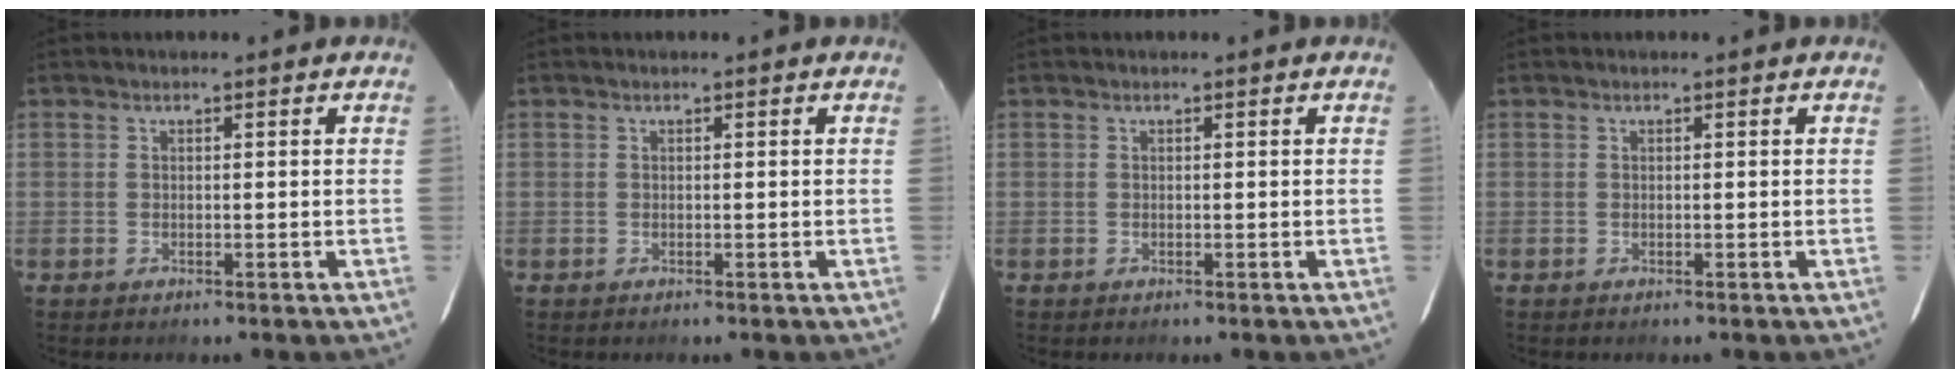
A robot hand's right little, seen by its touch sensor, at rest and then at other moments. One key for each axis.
{"total": 0.0}
{"total": 0.0}
{"total": 0.0}